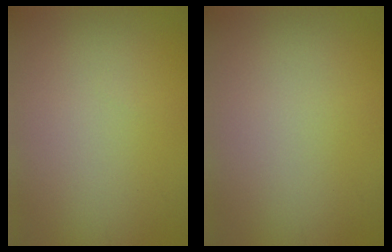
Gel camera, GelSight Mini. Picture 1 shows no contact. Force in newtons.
{"total": 0.0}